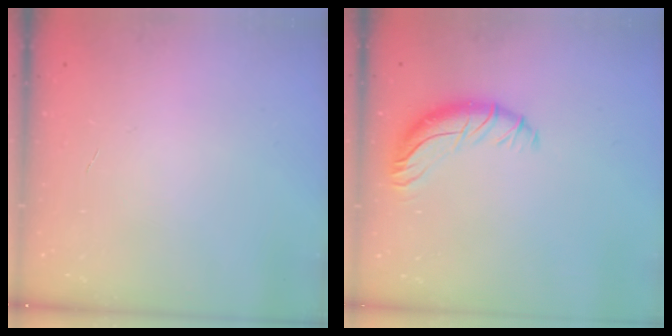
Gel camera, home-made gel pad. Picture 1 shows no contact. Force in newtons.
{"total": 11.2, "press": 10.9, "slide": 2.5}